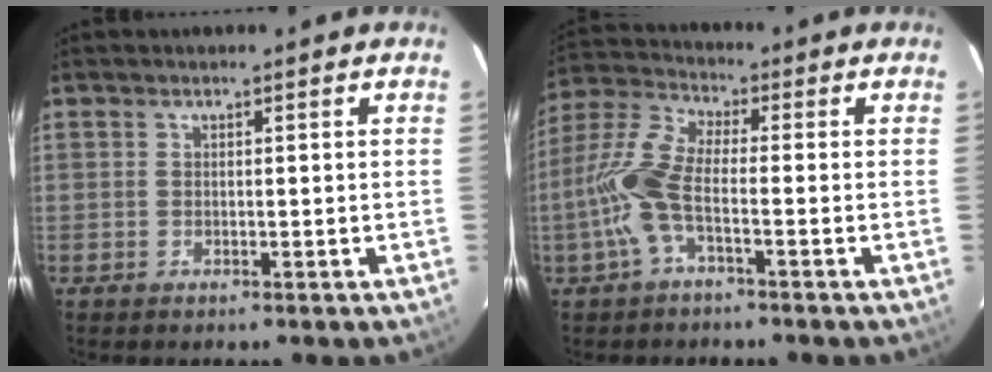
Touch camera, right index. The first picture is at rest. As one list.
[{"total": 9.4, "force": [-2.8, 2.6, 8.5], "torque": [-0.204, 0.008, -0.062]}]